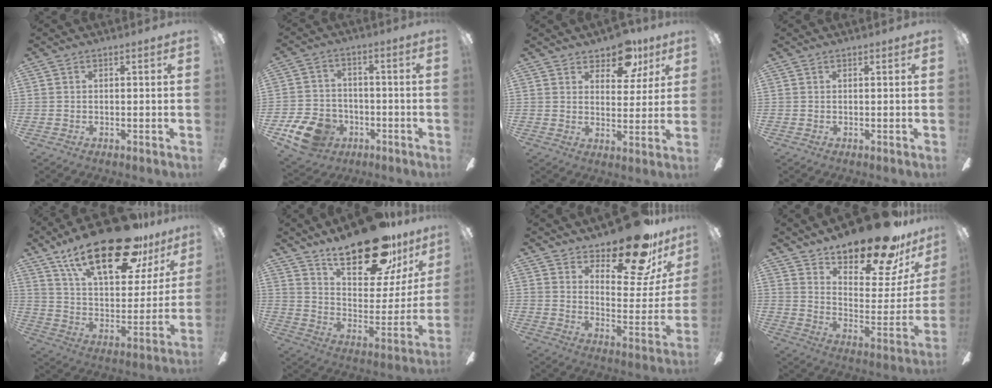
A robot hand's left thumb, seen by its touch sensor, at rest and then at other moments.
{"total": 12.0, "force": [-6.4, 8.5, 5.6], "torque": [-0.125, 0.046, -0.111]}
{"total": 9.7, "force": [7.1, 5.1, 4.2], "torque": [-0.050, -0.035, 0.126]}
{"total": 0.0}
{"total": 27.2, "force": [17.8, 10.5, 17.7], "torque": [-0.281, -0.101, 0.299]}
{"total": 25.8, "force": [19.5, 8.7, 14.4], "torque": [-0.224, -0.120, 0.325]}
{"total": 19.5, "force": [15.2, 6.5, 10.3], "torque": [-0.144, -0.111, 0.252]}
{"total": 21.9, "force": [18.1, 6.4, 10.5], "torque": [-0.141, -0.129, 0.298]}